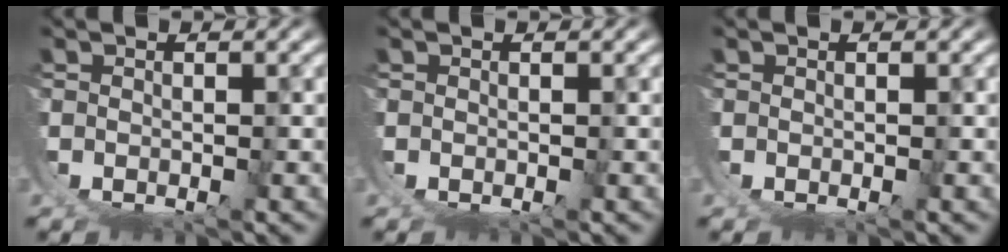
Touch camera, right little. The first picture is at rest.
{"total": 0.0}
{"total": 0.0}